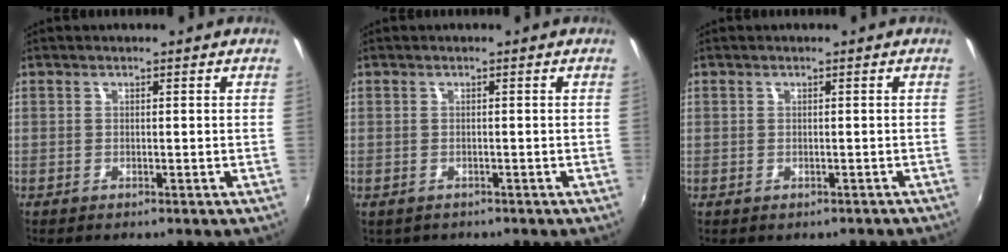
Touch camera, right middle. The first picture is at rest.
{"total": 1.3, "force": [-0.7, 1.0, 0.3], "torque": [-0.010, -0.004, -0.007]}
{"total": 2.0, "force": [-0.6, 1.9, 0.1], "torque": [0.008, 0.009, -0.001]}